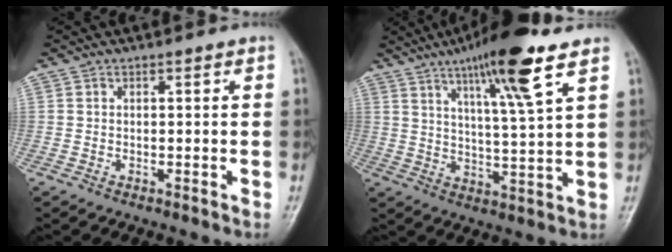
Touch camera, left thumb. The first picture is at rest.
{"total": 14.0, "force": [8.1, 1.4, 11.4], "torque": [-0.187, -0.035, 0.132]}